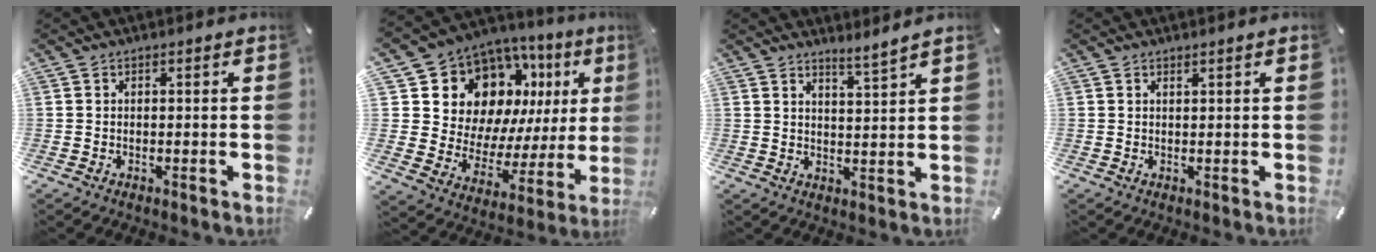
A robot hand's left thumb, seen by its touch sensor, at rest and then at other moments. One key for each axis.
{"total": 15.8, "fx": 9.1, "fy": 11.2, "fz": 6.2, "tx": -0.106, "ty": -0.081, "tz": 0.177}
{"total": 2.6, "fx": 2.4, "fy": -0.5, "fz": 0.7, "tx": -0.017, "ty": -0.014, "tz": 0.045}
{"total": 0.7, "fx": 0.6, "fy": -0.1, "fz": 0.4, "tx": -0.007, "ty": -0.002, "tz": 0.011}